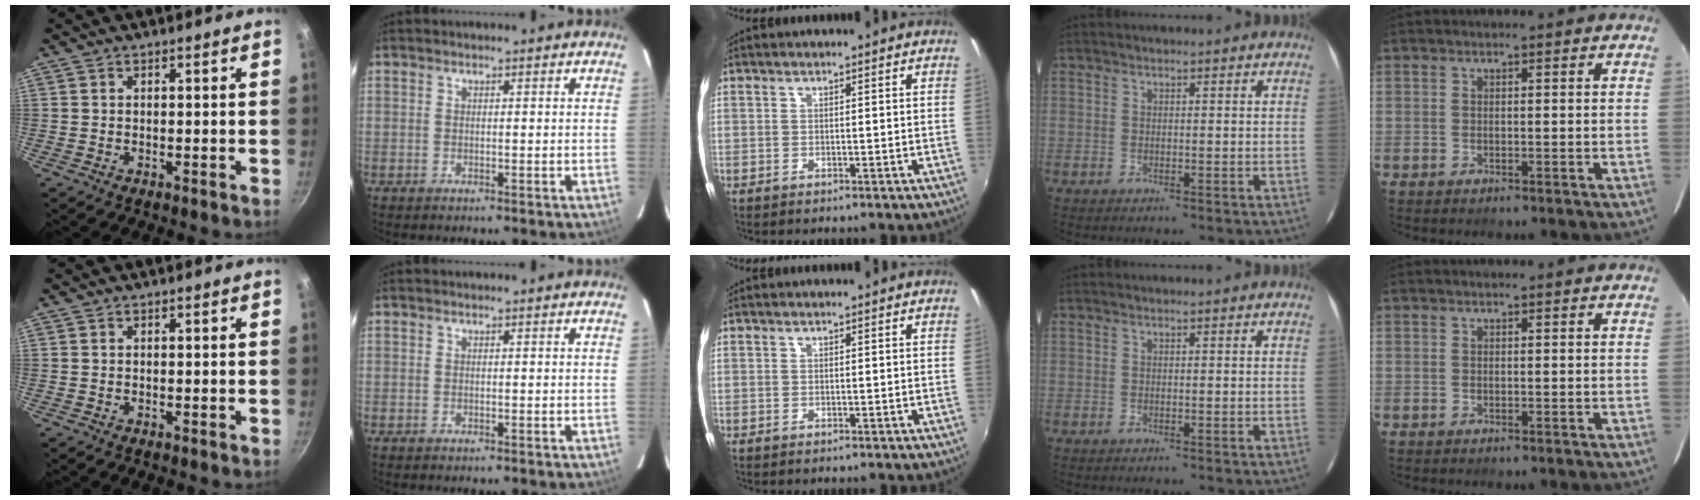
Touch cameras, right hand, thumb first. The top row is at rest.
{}